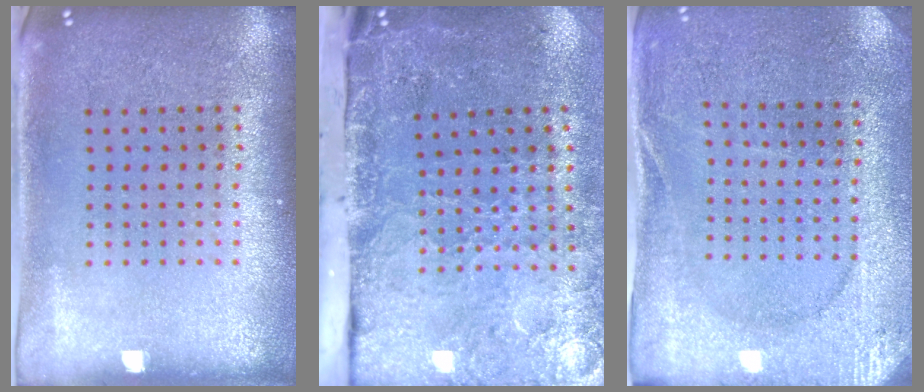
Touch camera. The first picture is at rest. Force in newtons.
{"total": 5.0, "press": 3.6, "slide": 3.4}
{"total": 2.7, "press": 2.6, "slide": 0.4}